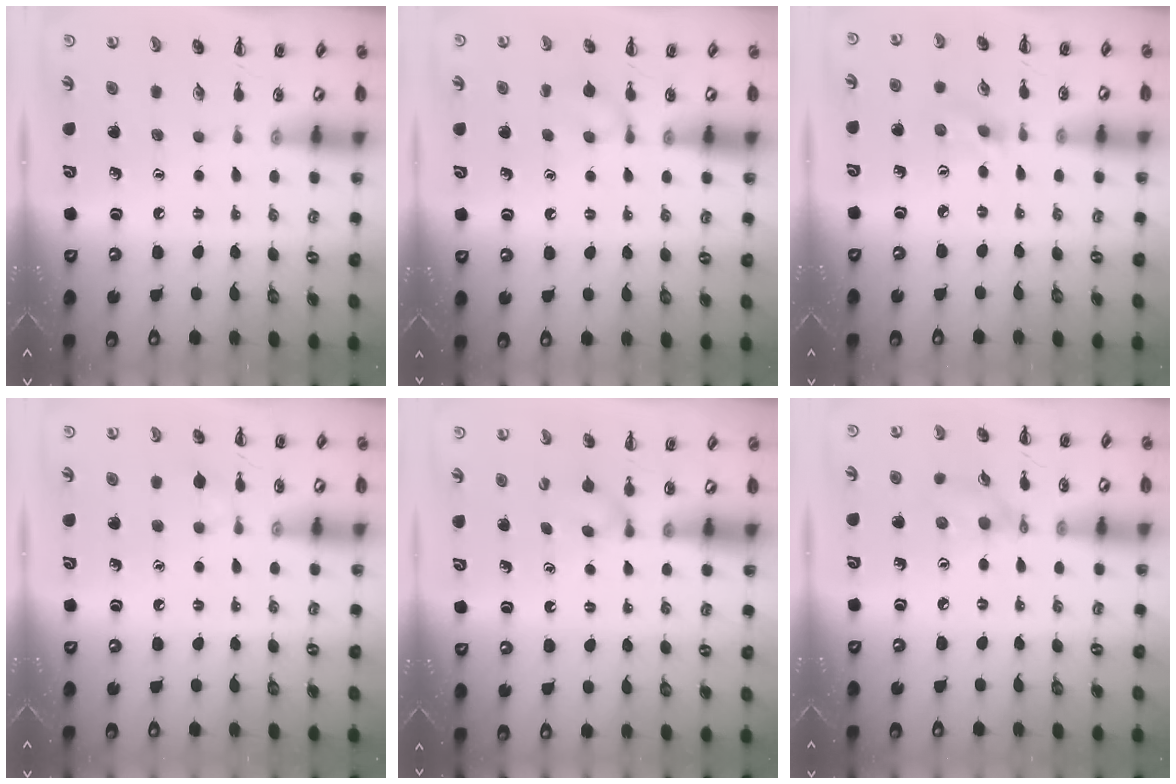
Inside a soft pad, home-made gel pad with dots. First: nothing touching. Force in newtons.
{"total": 6.0, "press": 5.8, "slide": 1.6}
{"total": 1.4, "press": 1.3, "slide": 0.4}
{"total": 3.8, "press": 3.6, "slide": 1.3}
{"total": 3.3, "press": 3.1, "slide": 1.3}
{"total": 5.5, "press": 5.4, "slide": 0.8}